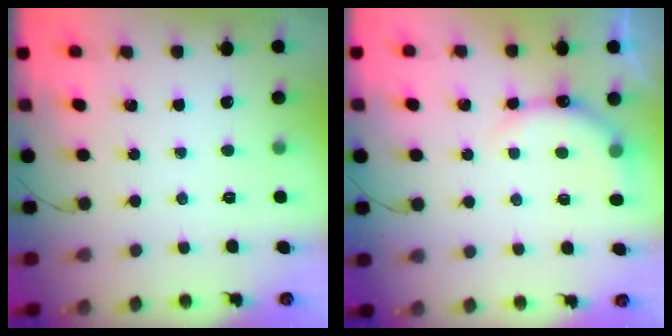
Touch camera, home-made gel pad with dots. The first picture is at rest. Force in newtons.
{"total": 7.8, "press": 7.8, "slide": 0.2}